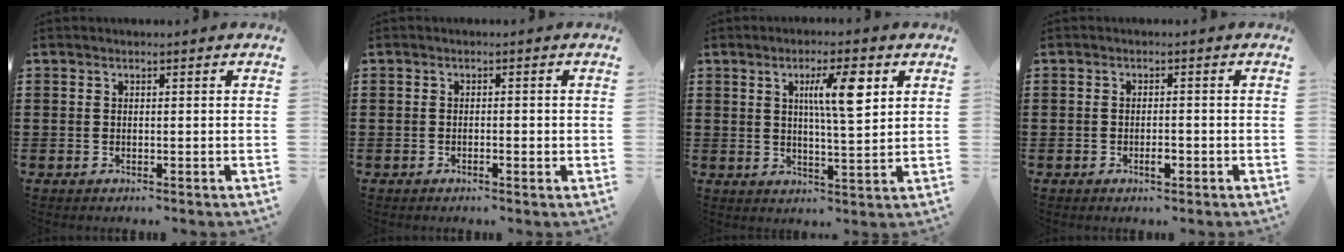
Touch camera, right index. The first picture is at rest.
{"total": 1.0, "force": [-0.3, 0.1, 0.9], "torque": [-0.018, -0.005, -0.005]}
{"total": 7.7, "force": [3.0, 1.4, 7.0], "torque": [-0.127, 0.003, 0.042]}
{"total": 2.0, "force": [-0.8, 0.6, 1.7], "torque": [-0.032, -0.002, -0.014]}